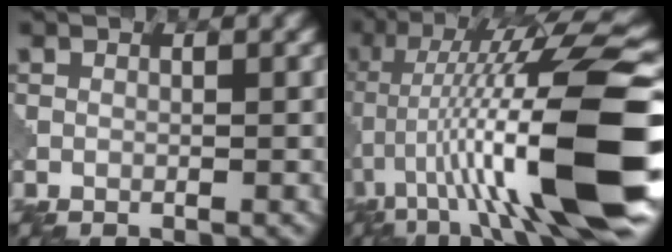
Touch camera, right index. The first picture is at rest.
{"total": 15.6, "force": [-3.2, 2.8, 15.0], "torque": [-0.235, 0.035, -0.038]}